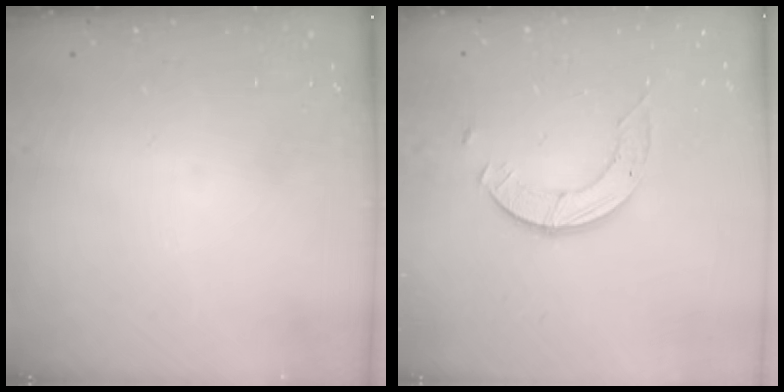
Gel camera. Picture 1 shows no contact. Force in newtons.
{"total": 4.0, "press": 4.0, "slide": 0.2}